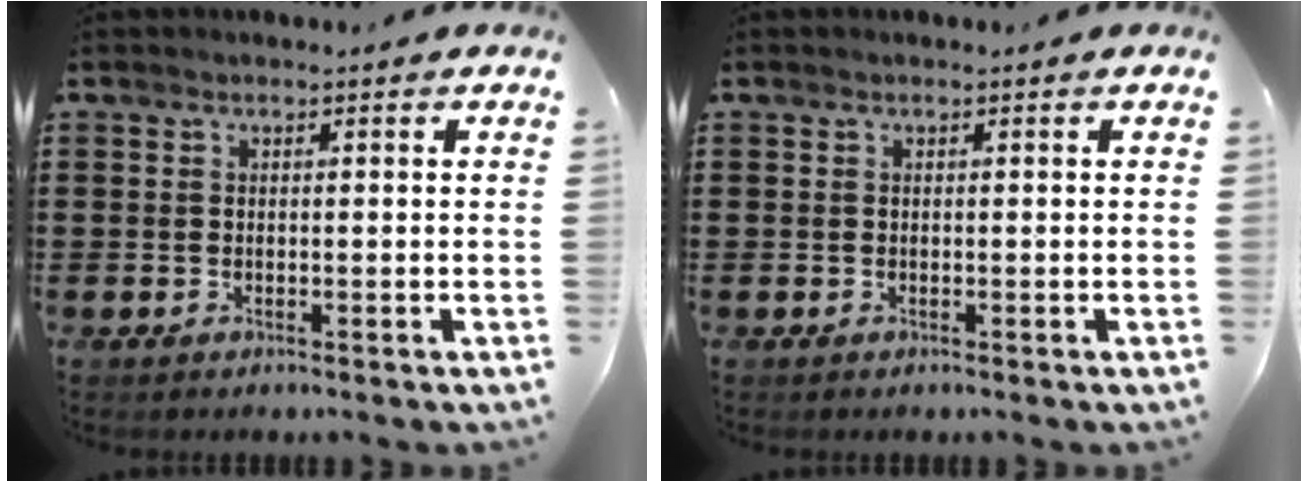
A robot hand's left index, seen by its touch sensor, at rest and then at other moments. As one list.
[{"total": 0.0}]